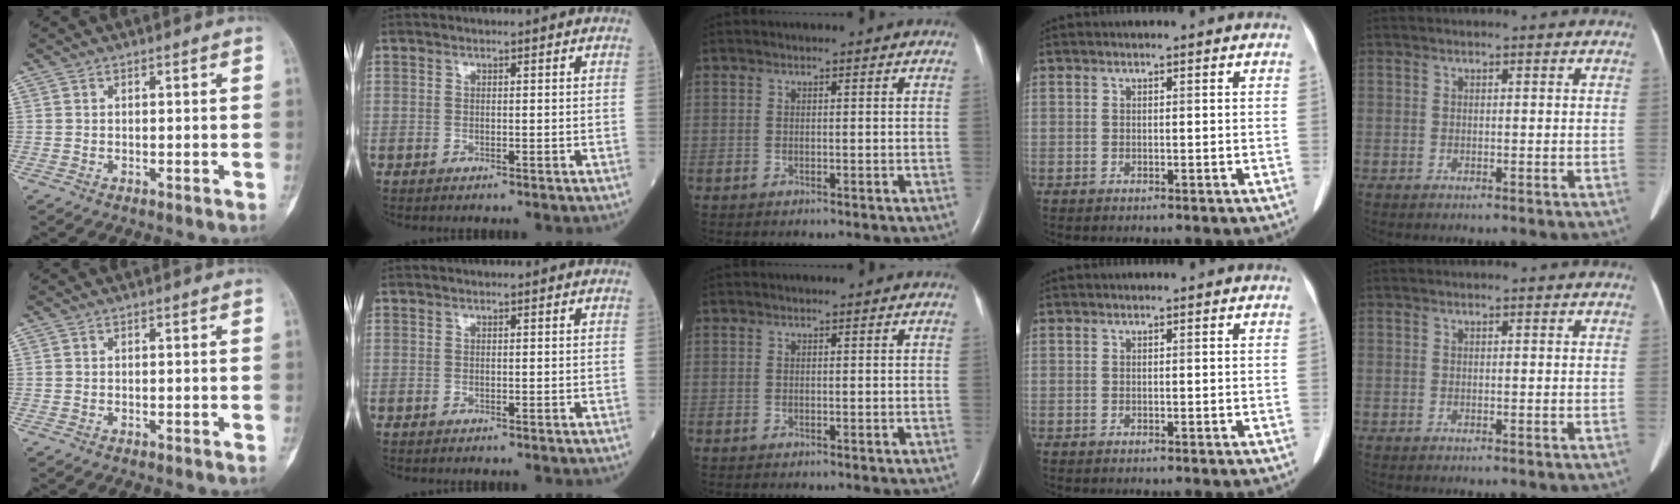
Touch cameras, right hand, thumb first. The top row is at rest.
{}